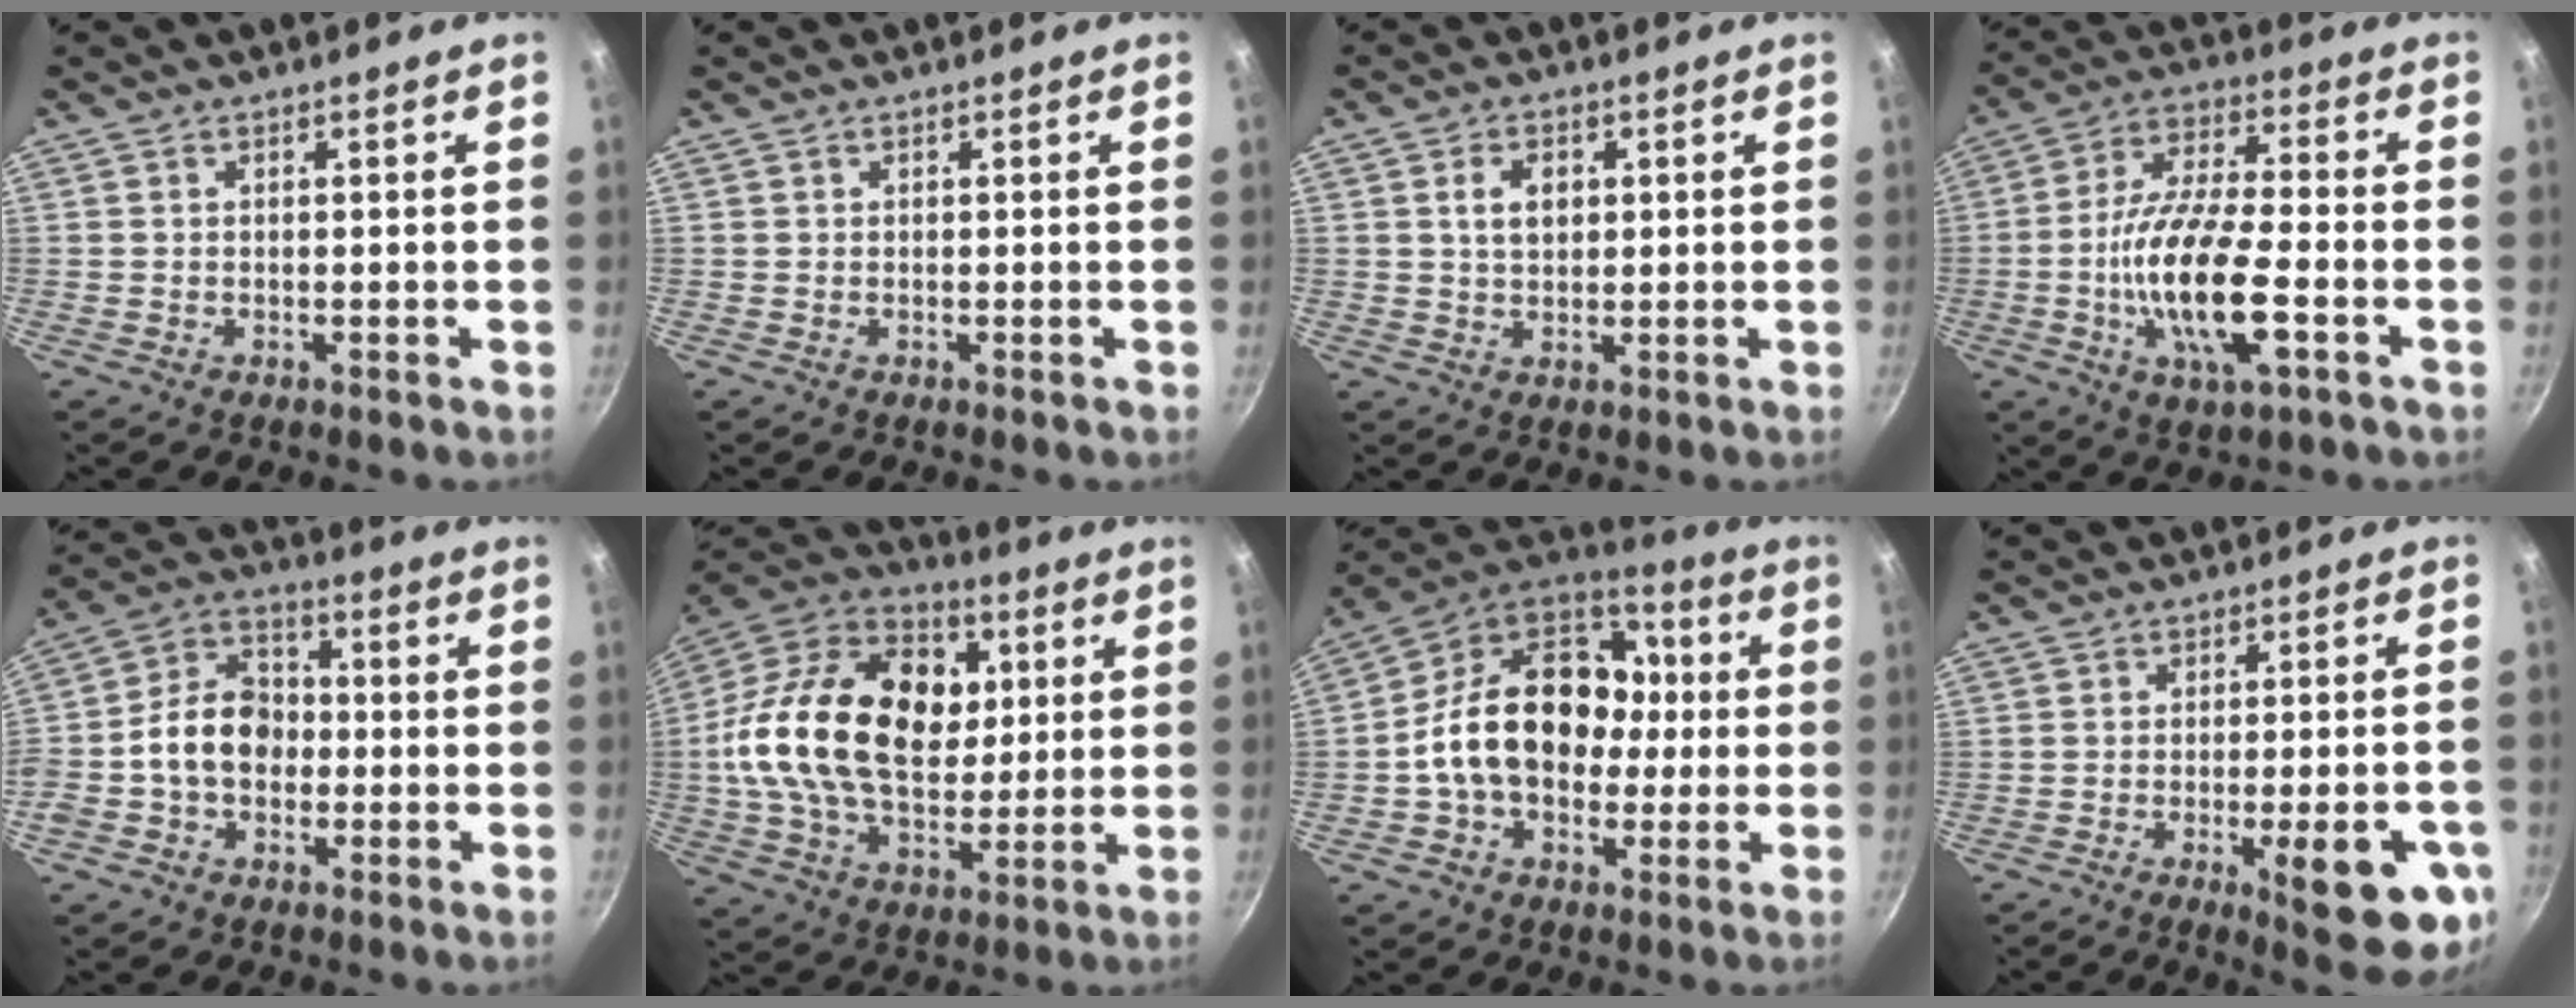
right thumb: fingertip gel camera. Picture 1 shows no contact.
{"total": 0.0}
{"total": 4.5, "force": [1.1, 3.1, 3.1], "torque": [-0.038, -0.001, 0.021]}
{"total": 16.8, "force": [-4.5, 5.6, 15.1], "torque": [-0.285, 0.021, -0.092]}
{"total": 11.3, "force": [-1.6, 8.6, 7.1], "torque": [-0.086, 0.035, -0.044]}
{"total": 28.4, "force": [3.8, 19.0, 20.9], "torque": [-0.349, 0.018, 0.055]}
{"total": 21.7, "force": [-0.6, 16.0, 14.7], "torque": [-0.218, 0.053, -0.020]}
{"total": 14.5, "force": [-5.0, 4.0, 12.9], "torque": [-0.140, 0.007, -0.062]}